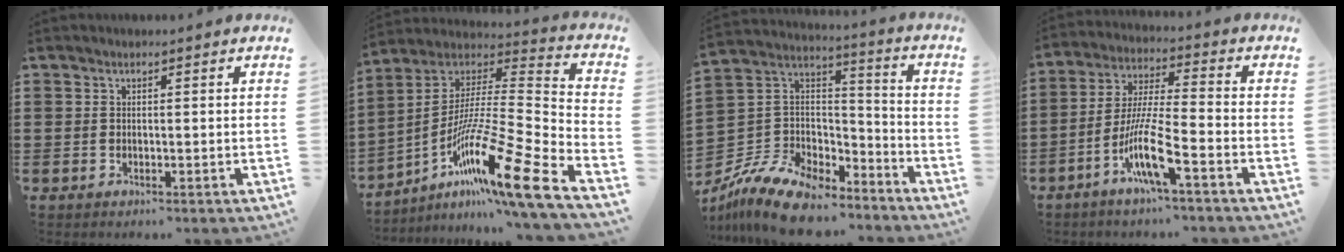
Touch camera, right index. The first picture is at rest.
{"total": 16.8, "force": [-9.6, 1.5, 13.7], "torque": [-0.249, -0.004, -0.176]}
{"total": 12.0, "force": [-9.9, 5.0, 4.5], "torque": [-0.112, 0.023, -0.193]}
{"total": 10.0, "force": [-5.4, 1.0, 8.3], "torque": [-0.192, -0.017, -0.110]}